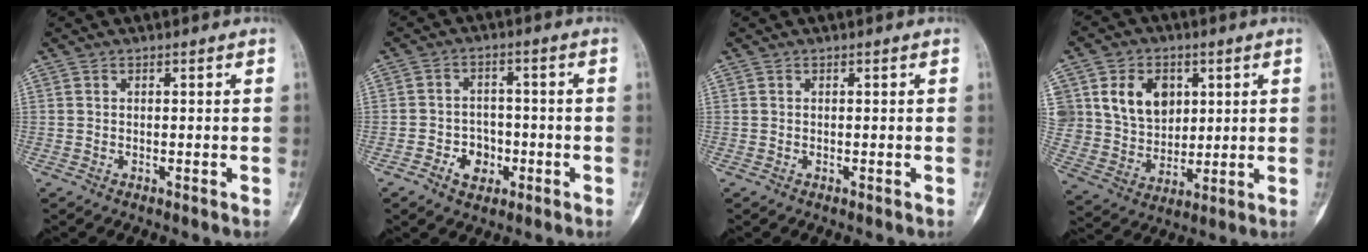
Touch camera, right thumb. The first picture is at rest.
{"total": 5.6, "force": [-2.3, 4.4, 2.6], "torque": [-0.016, 0.021, -0.036]}
{"total": 0.0}
{"total": 13.0, "force": [4.4, 10.1, 6.8], "torque": [-0.080, -0.016, 0.092]}